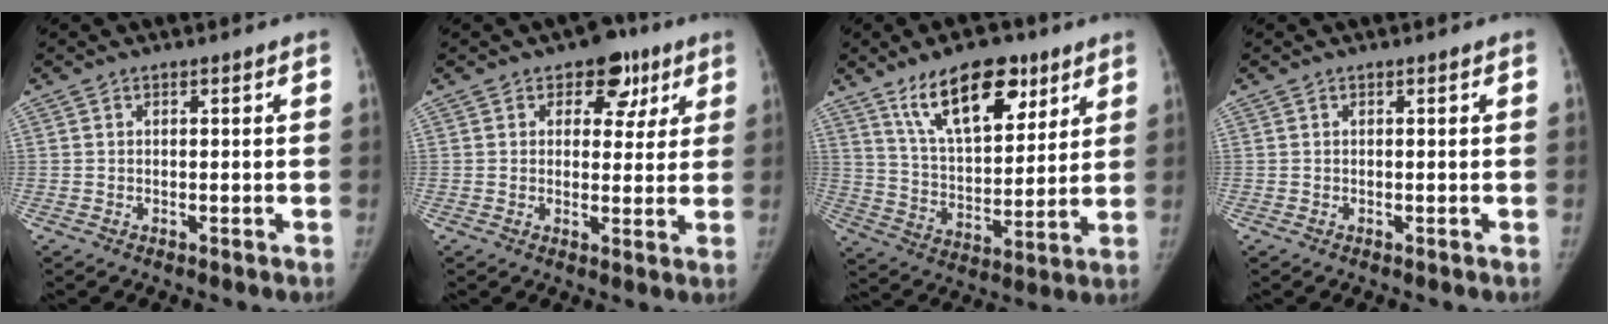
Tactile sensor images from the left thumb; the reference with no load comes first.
{"total": 7.7, "force": [3.9, 5.4, 3.8], "torque": [0.001, -0.009, 0.048]}
{"total": 17.0, "force": [10.2, 8.0, 11.0], "torque": [-0.134, -0.049, 0.180]}
{"total": 0.0}